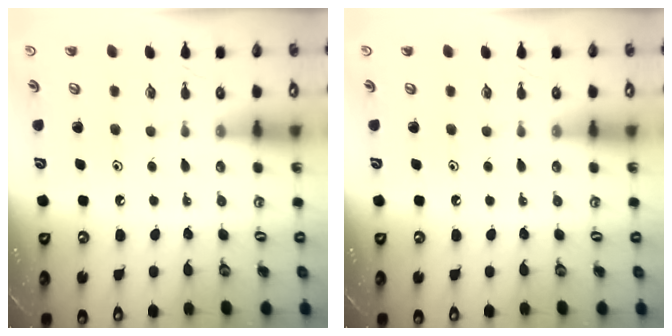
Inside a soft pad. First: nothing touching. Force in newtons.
{"total": 0.0}